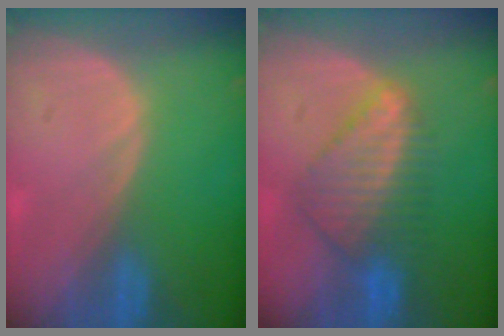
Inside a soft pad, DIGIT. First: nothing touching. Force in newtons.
{"total": 7.6, "press": 7.1, "slide": 2.7}